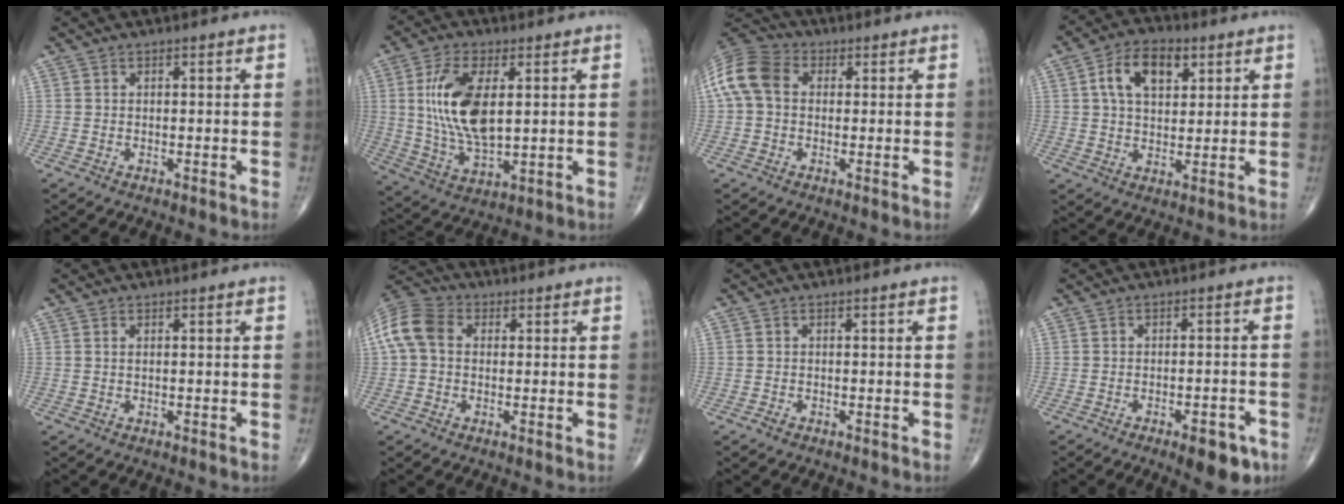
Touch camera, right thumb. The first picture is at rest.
{"total": 14.4, "force": [2.7, 6.8, 12.4], "torque": [-0.245, -0.016, 0.059]}
{"total": 10.4, "force": [1.3, 7.6, 6.9], "torque": [-0.146, 0.032, 0.016]}
{"total": 10.2, "force": [3.6, 6.1, 7.4], "torque": [-0.109, 0.001, 0.058]}
{"total": 0.5, "force": [0.2, 0.2, 0.4], "torque": [-0.014, 0.002, 0.005]}
{"total": 9.0, "force": [1.1, 6.7, 6.0], "torque": [-0.127, 0.032, 0.012]}
{"total": 0.7, "force": [-0.5, 0.5, 0.2], "torque": [-0.002, 0.001, -0.011]}
{"total": 6.8, "force": [-3.9, 2.6, 4.9], "torque": [-0.047, 0.014, -0.046]}